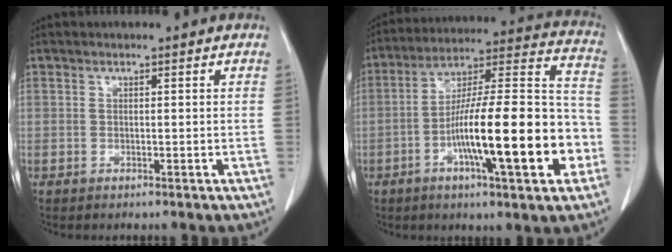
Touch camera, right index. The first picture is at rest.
{"total": 21.8, "force": [-6.5, 3.2, 20.6], "torque": [-0.305, 0.012, -0.102]}